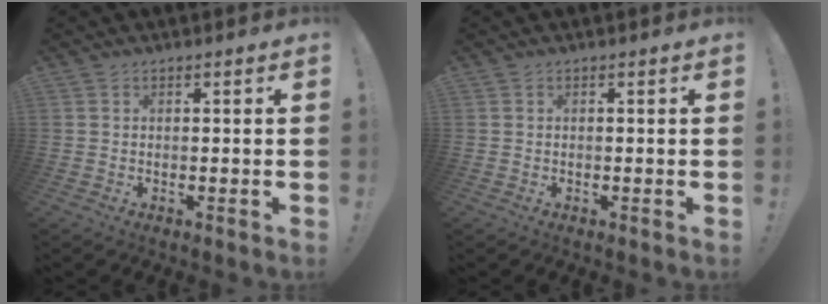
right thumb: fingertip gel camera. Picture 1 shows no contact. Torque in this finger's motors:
{"motor_torque": [-0.21, -0.11, -0.09, 0.16, -0.02]}